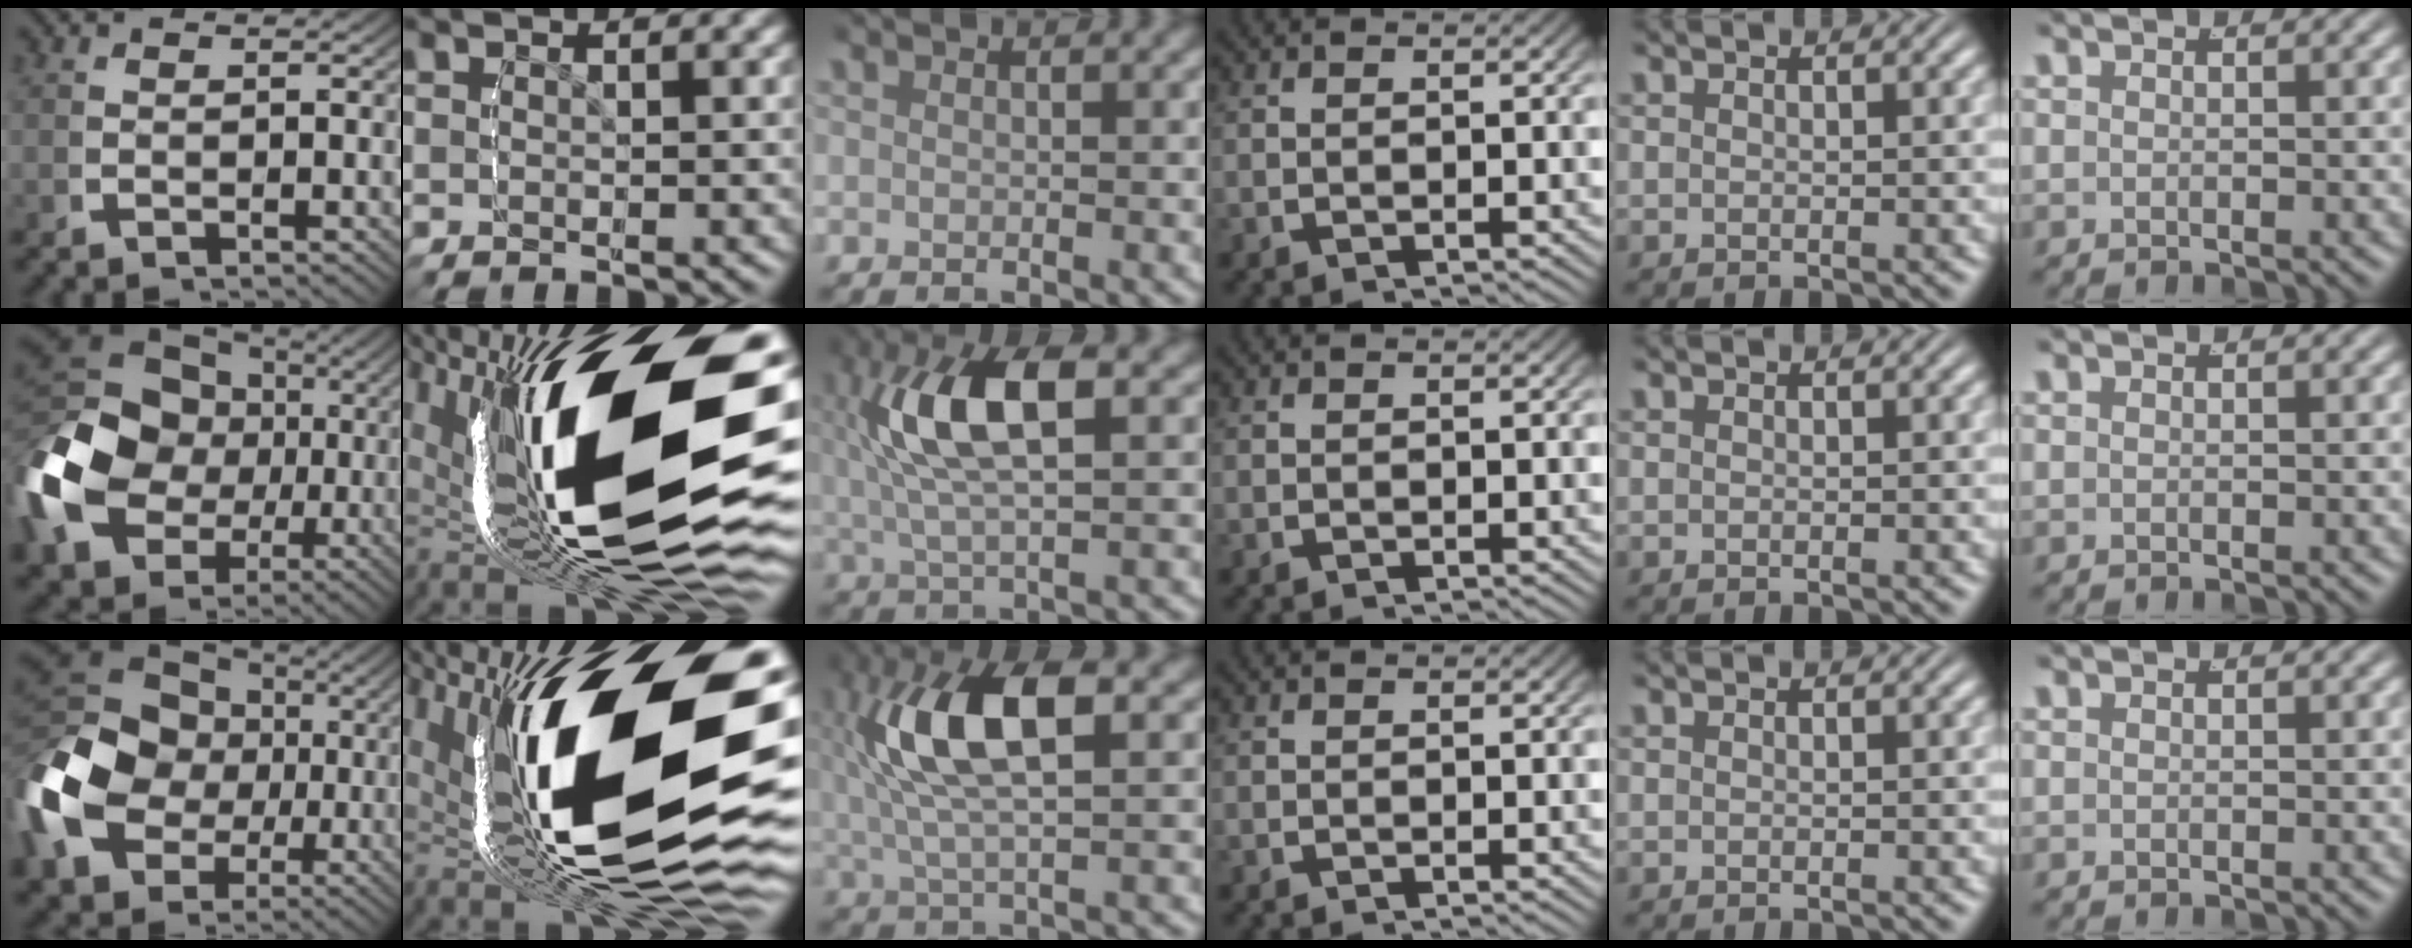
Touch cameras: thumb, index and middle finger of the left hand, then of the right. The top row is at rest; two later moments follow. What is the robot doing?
{"motion": "grasp_and_lifting", "object": "scissors"}